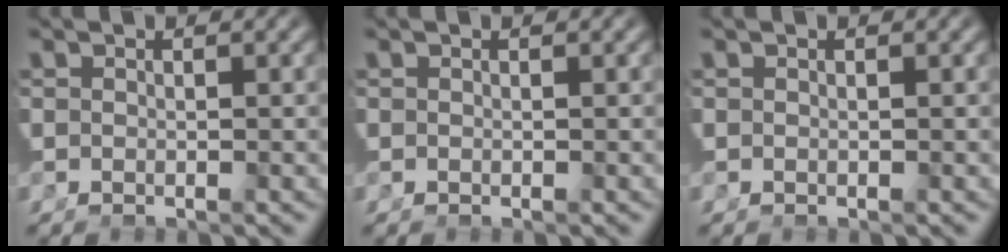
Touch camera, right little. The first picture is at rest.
{"total": 0.0}
{"total": 0.0}